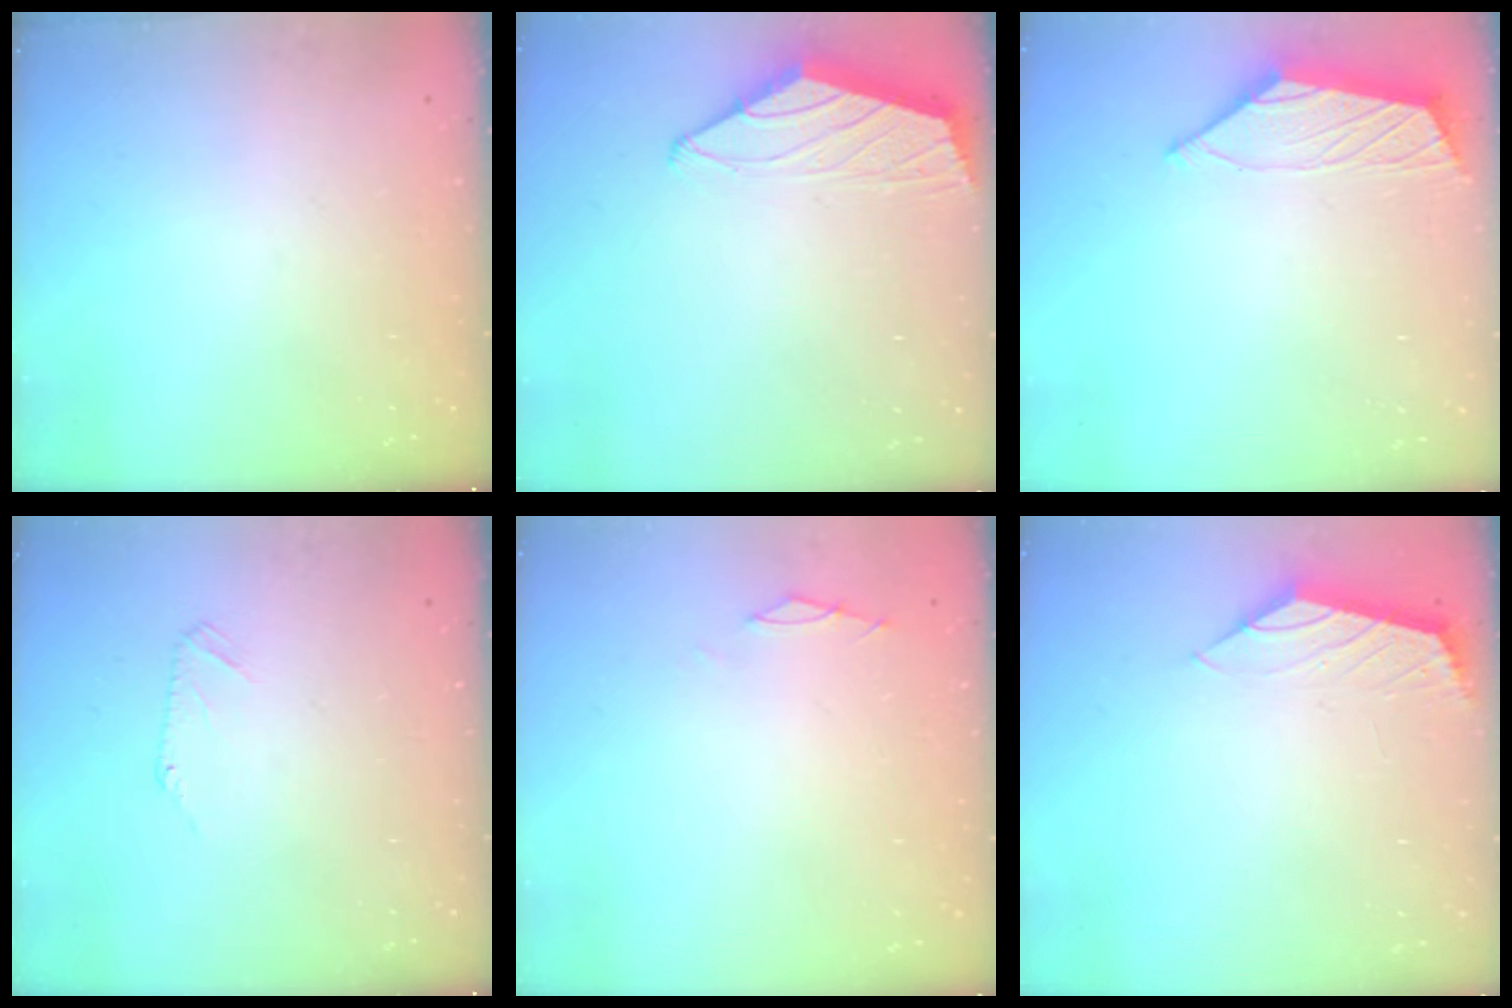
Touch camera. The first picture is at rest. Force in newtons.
{"total": 1.4, "press": 1.3, "slide": 0.5}
{"total": 2.4, "press": 2.4, "slide": 0.5}
{"total": 2.4, "press": 2.4, "slide": 0.5}
{"total": 0.0}
{"total": 0.8, "press": 0.7, "slide": 0.3}